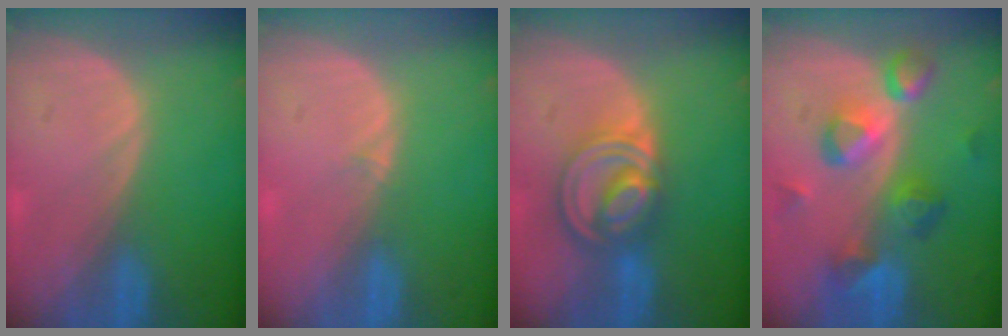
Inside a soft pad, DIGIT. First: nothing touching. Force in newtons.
{"total": 0.9, "press": 0.5, "slide": 0.7}
{"total": 8.3, "press": 7.0, "slide": 4.5}
{"total": 9.4, "press": 8.1, "slide": 4.6}